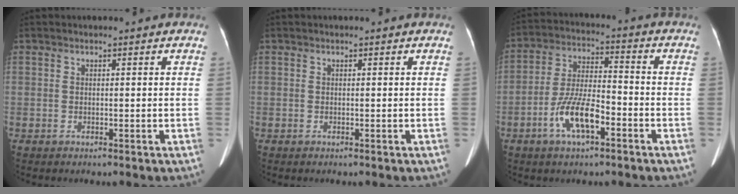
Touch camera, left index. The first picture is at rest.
{"total": 0.0}
{"total": 9.2, "force": [-4.4, 2.7, 7.6], "torque": [-0.156, -0.003, -0.083]}